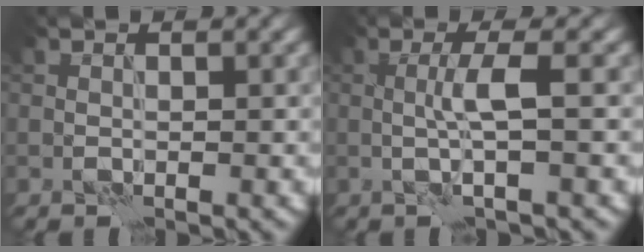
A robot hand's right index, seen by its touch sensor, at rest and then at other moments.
{"total": 2.6, "force": [-0.1, 0.1, 2.6], "torque": [-0.052, 0.002, -0.005]}